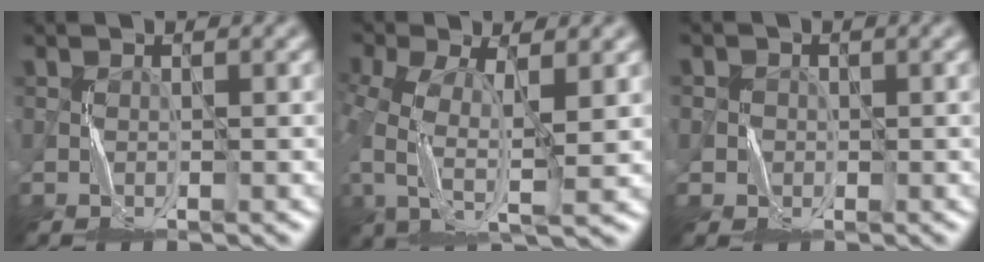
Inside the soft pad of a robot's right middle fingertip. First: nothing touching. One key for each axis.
{"total": 7.3, "fx": -1.6, "fy": 3.8, "fz": 6.0, "tx": -0.144, "ty": -0.007, "tz": -0.038}
{"total": 1.7, "fx": -0.1, "fy": 1.7, "fz": -0.2, "tx": -0.001, "ty": -0.004, "tz": 0.001}